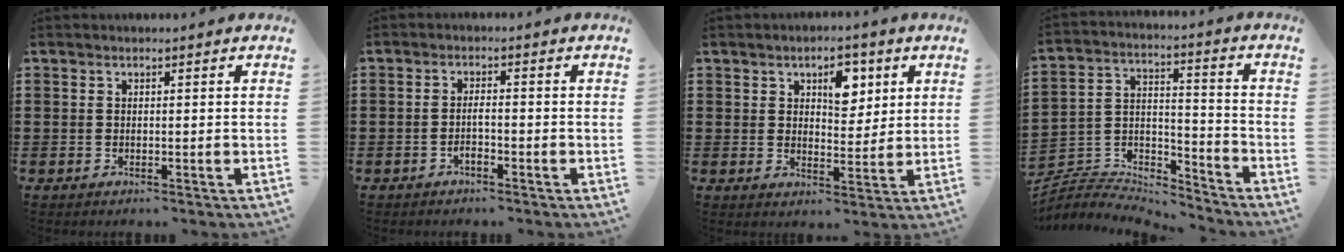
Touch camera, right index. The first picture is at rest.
{"total": 1.8, "force": [-1.1, 0.5, 1.4], "torque": [-0.029, 0.000, -0.021]}
{"total": 5.7, "force": [2.7, 3.4, 3.7], "torque": [-0.044, 0.000, 0.038]}
{"total": 5.0, "force": [-4.8, 1.2, 0.4], "torque": [-0.014, 0.001, -0.101]}